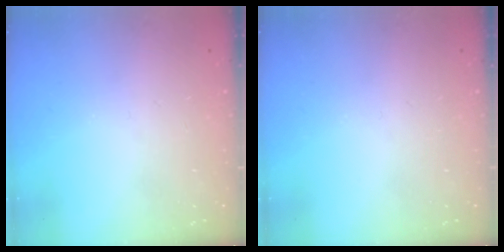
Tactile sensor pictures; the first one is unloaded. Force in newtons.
{"total": 0.0}